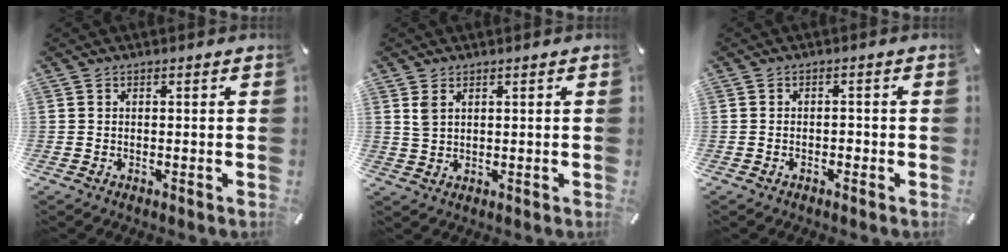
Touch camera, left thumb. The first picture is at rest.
{"total": 2.6, "force": [1.4, 1.8, 1.3], "torque": [-0.029, 0.004, 0.026]}
{"total": 1.3, "force": [-0.6, 0.8, 0.8], "torque": [-0.017, 0.005, -0.014]}